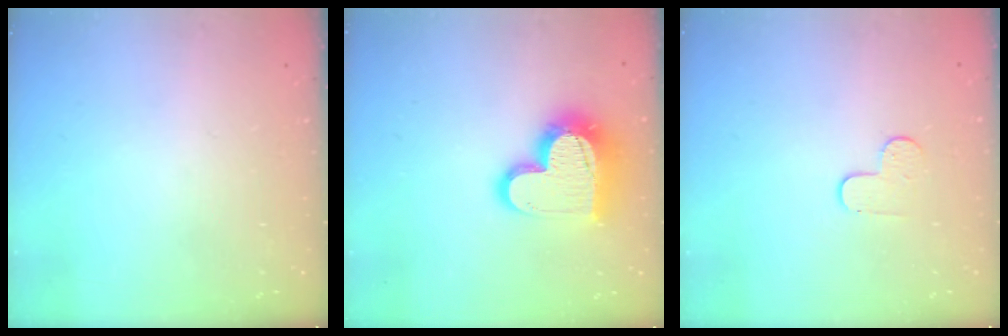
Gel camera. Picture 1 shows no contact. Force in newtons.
{"total": 15.7, "press": 15.7, "slide": 1.1}
{"total": 6.1, "press": 6.1, "slide": 0.5}